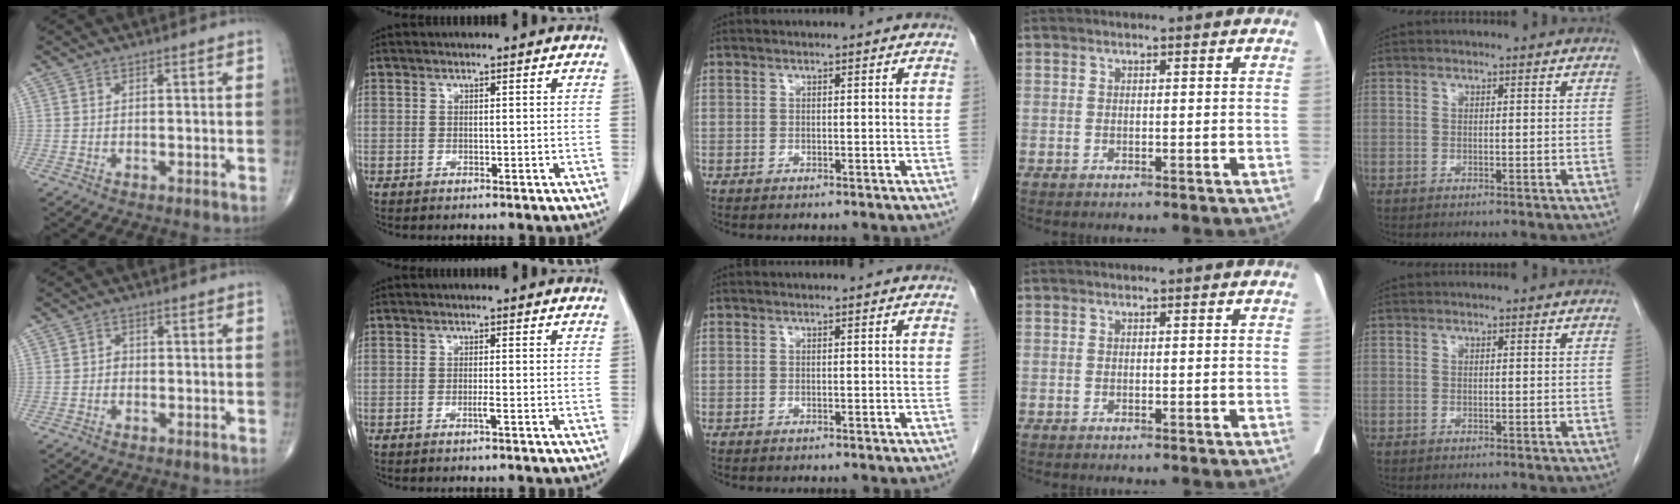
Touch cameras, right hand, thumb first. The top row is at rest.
{"thumb": {"total": 1.0, "force": [-0.2, 0.9, 0.5], "torque": [0.000, 0.004, -0.006]}, "index": {"total": 1.0, "force": [-0.4, -0.2, 0.9], "torque": [-0.016, -0.001, -0.008]}}